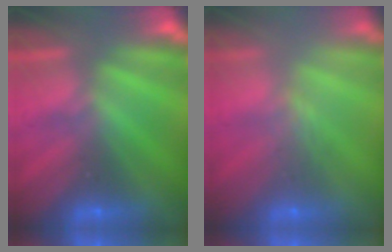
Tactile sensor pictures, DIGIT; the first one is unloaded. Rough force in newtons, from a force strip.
{"total": 2.4}